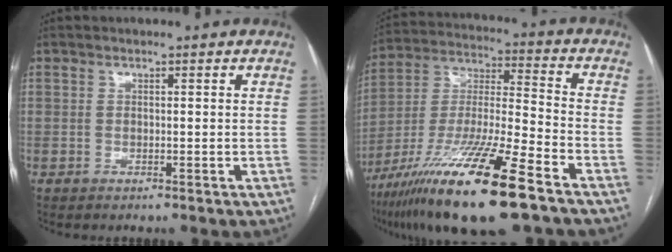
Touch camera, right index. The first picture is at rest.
{"total": 21.2, "force": [-13.1, 1.6, 16.5], "torque": [-0.318, -0.043, -0.236]}